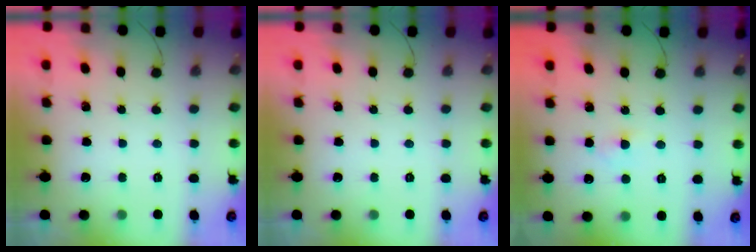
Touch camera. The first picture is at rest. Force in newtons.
{"total": 0.0}
{"total": 2.1, "press": 1.9, "slide": 0.9}